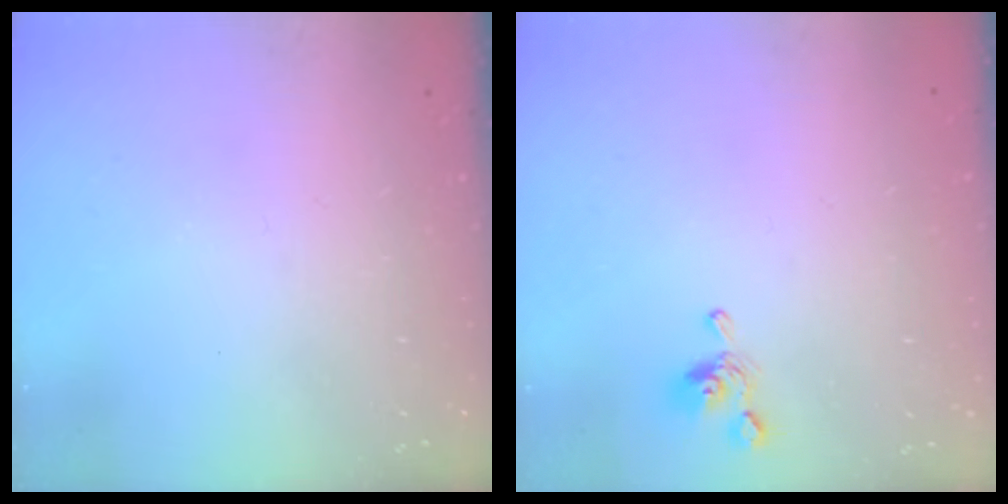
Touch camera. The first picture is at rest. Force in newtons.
{"total": 2.9, "press": 2.9, "slide": 0.0}